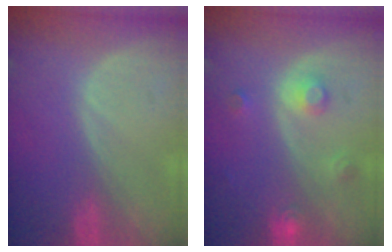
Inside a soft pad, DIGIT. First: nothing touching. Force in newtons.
{"total": 3.5, "press": 3.2, "slide": 1.5}